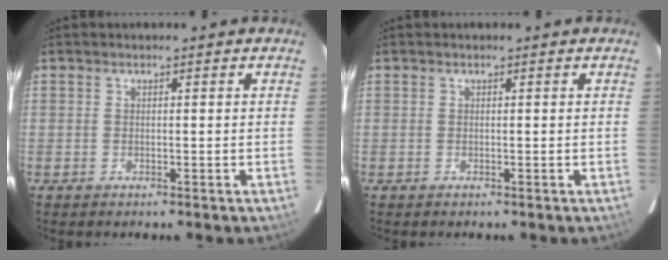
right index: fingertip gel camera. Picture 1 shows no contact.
{"total": 0.0}